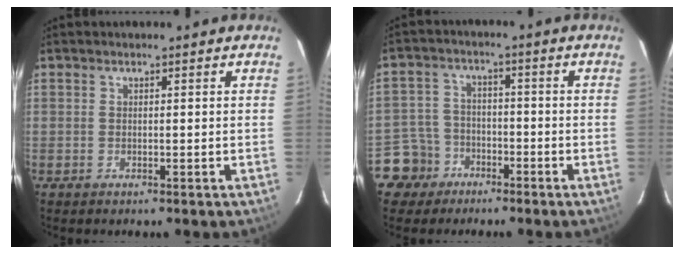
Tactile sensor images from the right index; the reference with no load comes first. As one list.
[{"total": 6.8, "force": [-4.2, 5.3, 0.3], "torque": [-0.027, 0.027, -0.077]}]